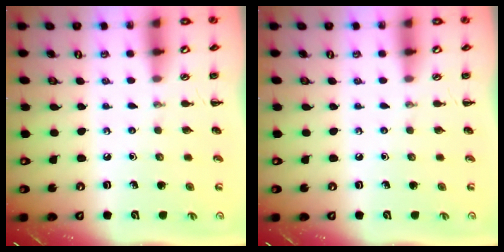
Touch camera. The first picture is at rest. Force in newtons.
{"total": 0.0}